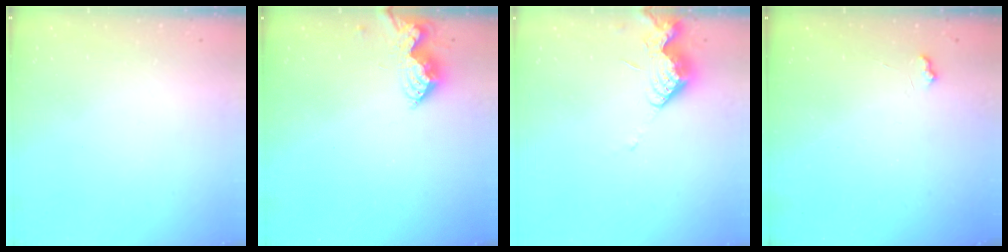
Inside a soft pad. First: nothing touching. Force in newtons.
{"total": 7.6, "press": 7.6, "slide": 0.3}
{"total": 7.8, "press": 7.7, "slide": 0.8}
{"total": 3.2, "press": 3.2, "slide": 0.5}